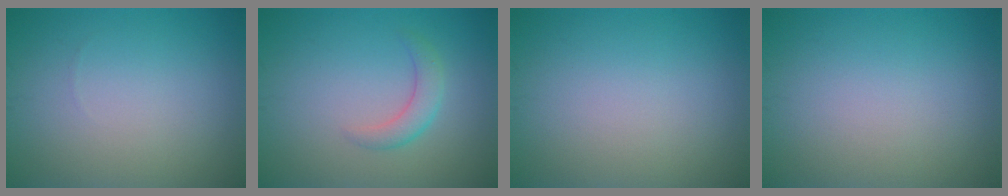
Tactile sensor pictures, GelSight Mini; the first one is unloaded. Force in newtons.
{"total": 2.2, "press": 2.2, "slide": 0.1}
{"total": 0.0}
{"total": 0.0}